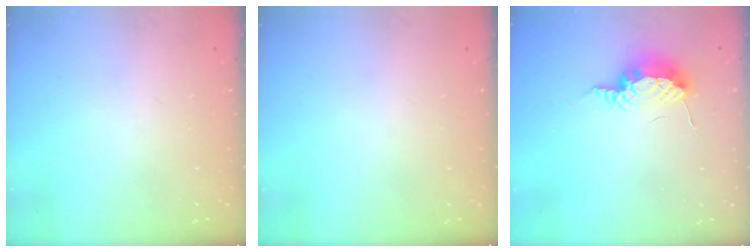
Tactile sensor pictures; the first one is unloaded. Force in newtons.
{"total": 0.0}
{"total": 10.5, "press": 9.2, "slide": 5.2}